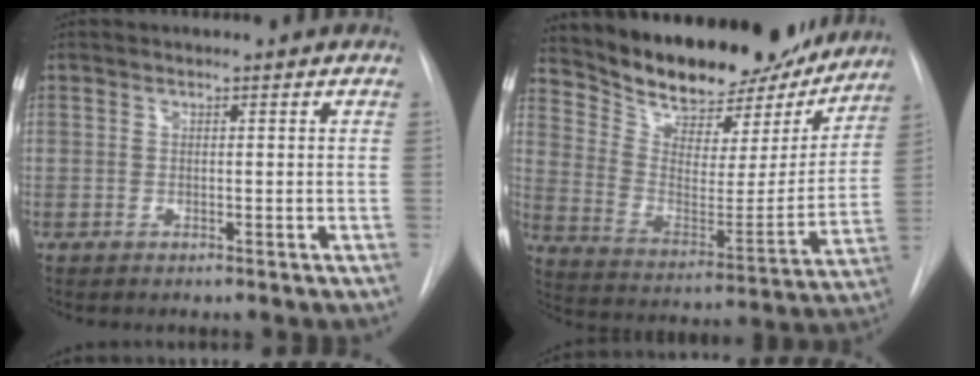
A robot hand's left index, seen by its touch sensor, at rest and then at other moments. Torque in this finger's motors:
{"motor_torque": [0.42, -0.70, 0.98, 0.16]}